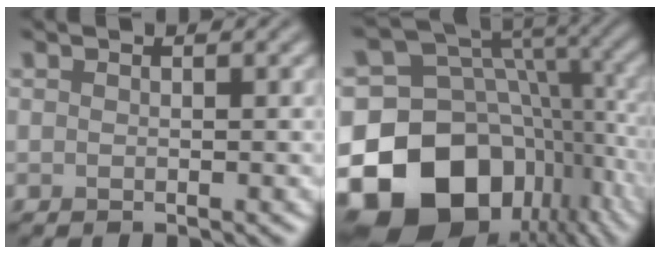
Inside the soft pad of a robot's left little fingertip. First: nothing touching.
{"total": 18.3, "force": [-6.6, 13.6, 10.2], "torque": [-0.191, -0.005, -0.103]}